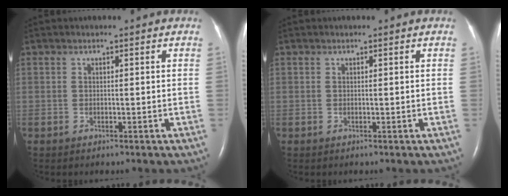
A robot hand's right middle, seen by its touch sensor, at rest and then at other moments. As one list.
[{"total": 0.0}]